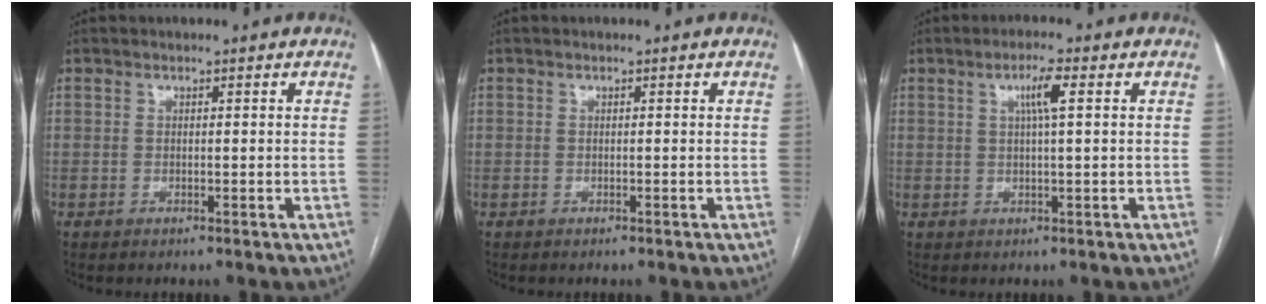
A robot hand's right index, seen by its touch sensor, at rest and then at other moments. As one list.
[{"total": 0.0}, {"total": 3.8, "force": [1.2, -0.1, 3.6], "torque": [-0.065, 0.004, 0.020]}]